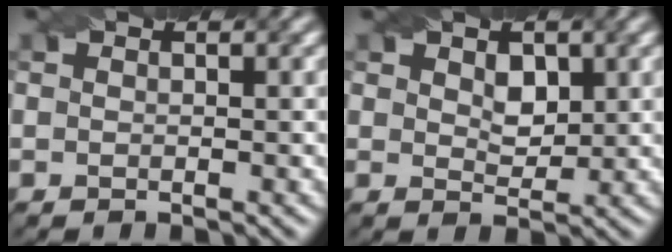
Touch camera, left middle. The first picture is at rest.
{"total": 2.3, "force": [0.9, 1.5, 1.4], "torque": [-0.028, -0.007, 0.020]}